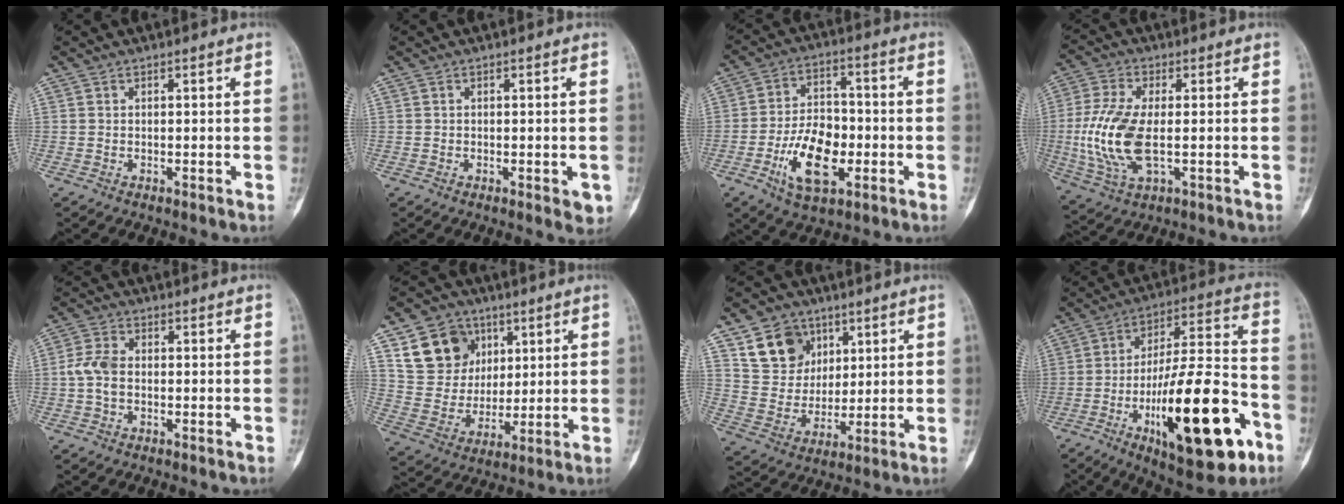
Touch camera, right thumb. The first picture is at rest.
{"total": 2.8, "force": [-0.8, 1.2, 2.4], "torque": [-0.014, -0.003, -0.007]}
{"total": 13.2, "force": [-4.1, 7.2, 10.2], "torque": [-0.163, 0.019, -0.069]}
{"total": 13.0, "force": [-1.2, 6.0, 11.5], "torque": [-0.255, -0.005, -0.020]}
{"total": 5.0, "force": [-0.4, 3.2, 3.8], "torque": [-0.085, 0.013, -0.014]}
{"total": 14.4, "force": [6.5, 11.6, 5.4], "torque": [-0.060, -0.018, 0.128]}
{"total": 11.8, "force": [6.1, 9.3, 3.9], "torque": [-0.036, -0.029, 0.120]}
{"total": 27.2, "force": [-10.6, 8.8, 23.4], "torque": [-0.367, 0.047, -0.157]}